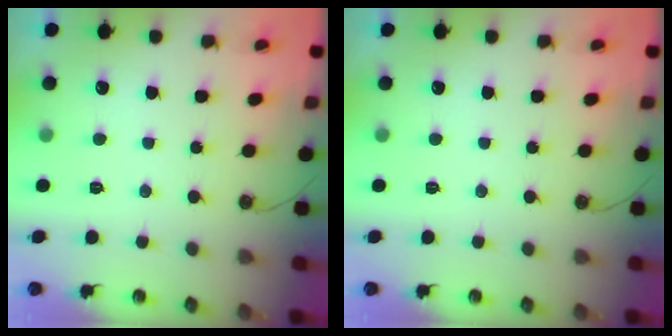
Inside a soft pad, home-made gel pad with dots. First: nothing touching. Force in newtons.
{"total": 0.0}